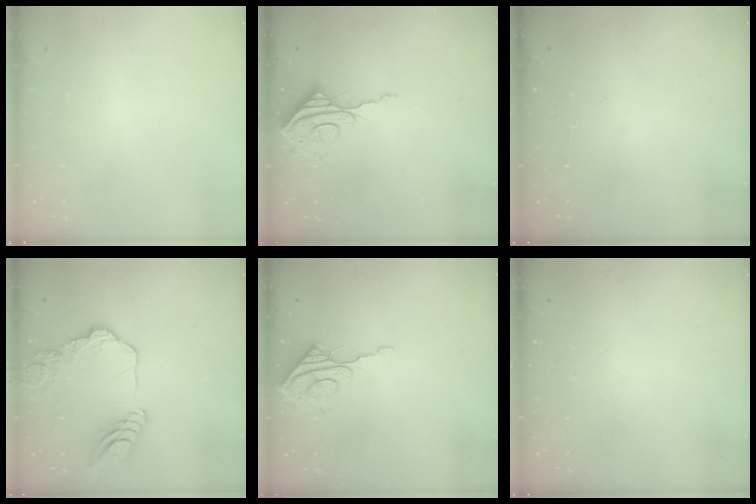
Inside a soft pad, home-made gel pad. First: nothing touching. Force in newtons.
{"total": 9.7, "press": 9.7, "slide": 1.0}
{"total": 1.1, "press": 1.1, "slide": 0.2}
{"total": 13.8, "press": 13.7, "slide": 1.4}
{"total": 8.5, "press": 8.4, "slide": 0.4}
{"total": 0.0}